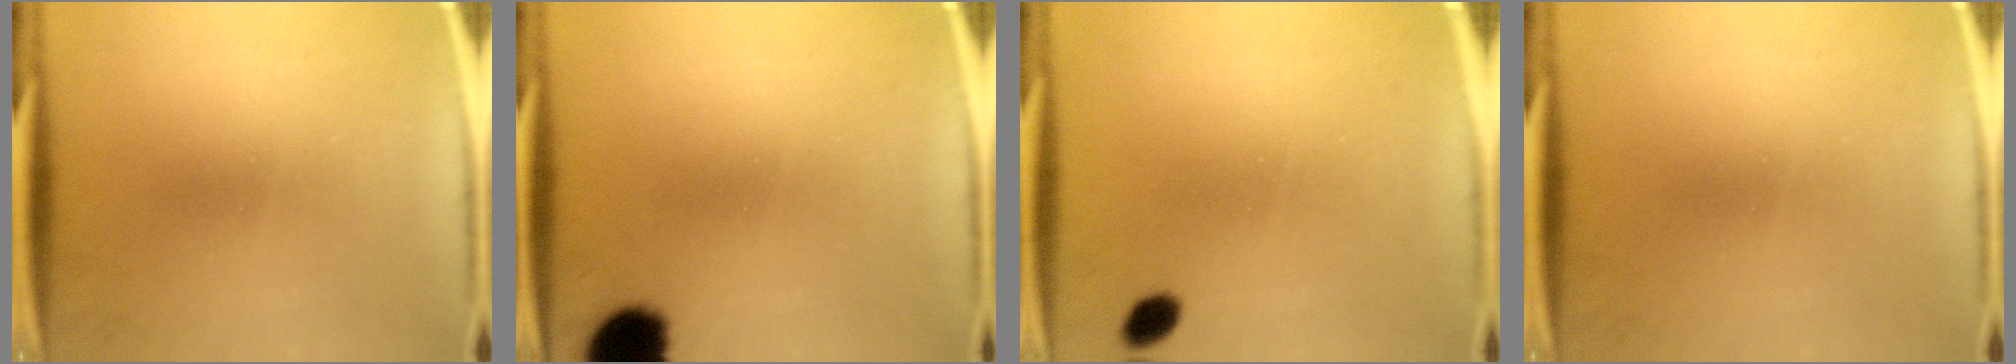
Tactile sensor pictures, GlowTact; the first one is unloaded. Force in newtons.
{"total": 10.0}
{"total": 2.7}
{"total": 0.0}